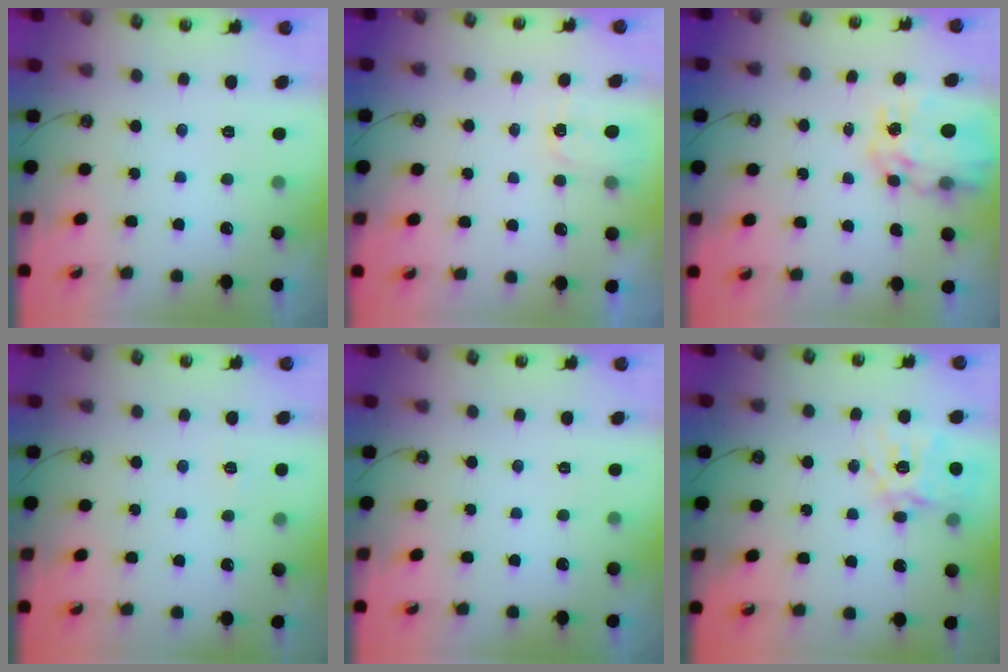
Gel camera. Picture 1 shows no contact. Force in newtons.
{"total": 2.0, "press": 2.0, "slide": 0.3}
{"total": 10.8, "press": 10.8, "slide": 1.1}
{"total": 3.7, "press": 3.7, "slide": 0.4}
{"total": 0.0}
{"total": 16.0, "press": 16.0, "slide": 1.5}